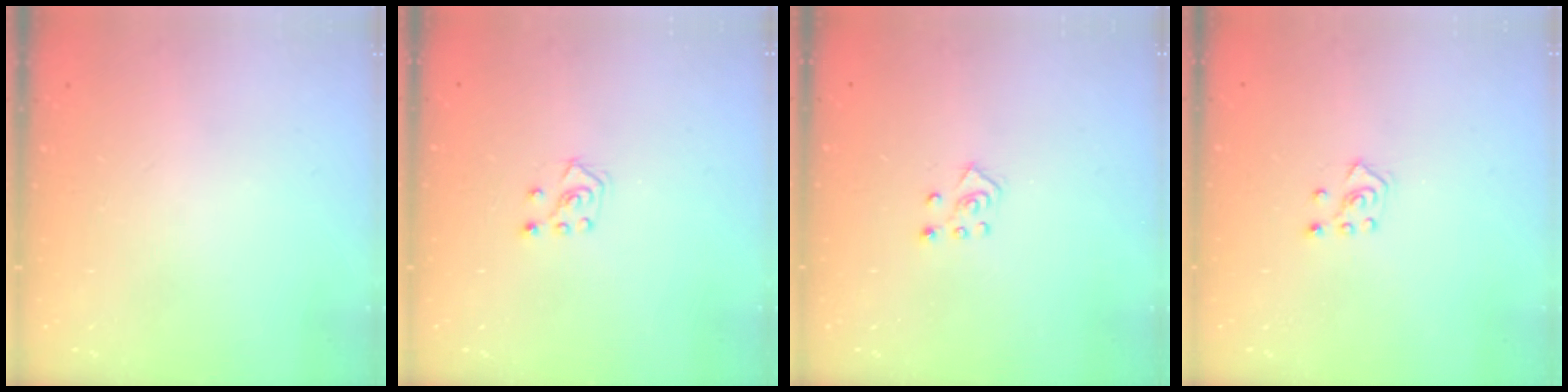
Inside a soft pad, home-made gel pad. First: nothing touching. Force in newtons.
{"total": 4.6, "press": 4.5, "slide": 0.8}
{"total": 5.0, "press": 4.9, "slide": 0.4}
{"total": 4.6, "press": 4.5, "slide": 0.8}